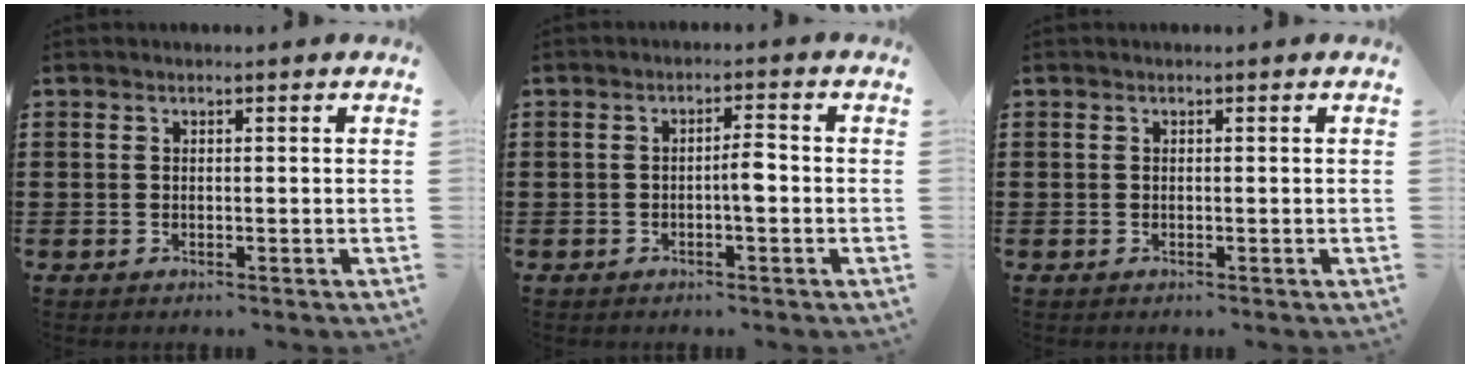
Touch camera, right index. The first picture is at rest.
{"total": 2.8, "force": [-0.6, 0.6, 2.7], "torque": [-0.049, 0.003, -0.011]}
{"total": 0.0}